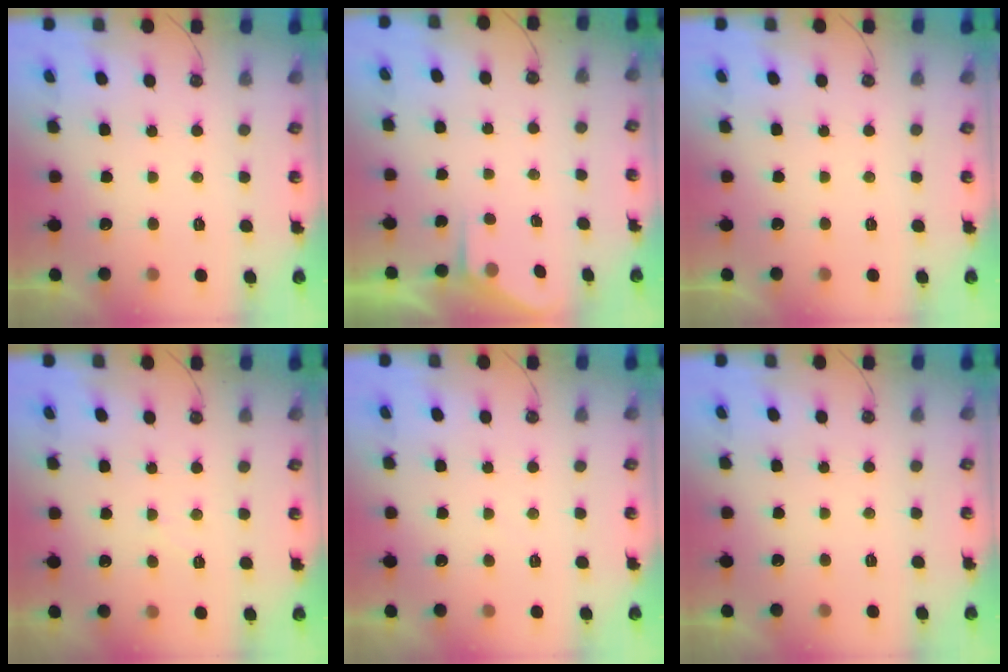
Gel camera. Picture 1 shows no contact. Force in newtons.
{"total": 2.2, "press": 2.2, "slide": 0.4}
{"total": 0.0}
{"total": 4.2, "press": 4.1, "slide": 0.7}
{"total": 2.5, "press": 2.5, "slide": 0.4}
{"total": 0.0}